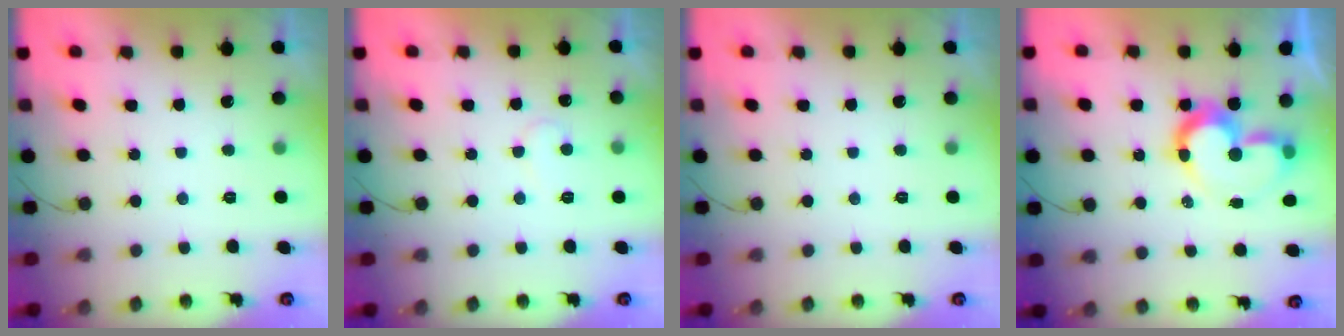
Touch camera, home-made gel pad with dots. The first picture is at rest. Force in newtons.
{"total": 6.8, "press": 6.8, "slide": 0.5}
{"total": 0.0}
{"total": 10.1, "press": 9.8, "slide": 2.4}